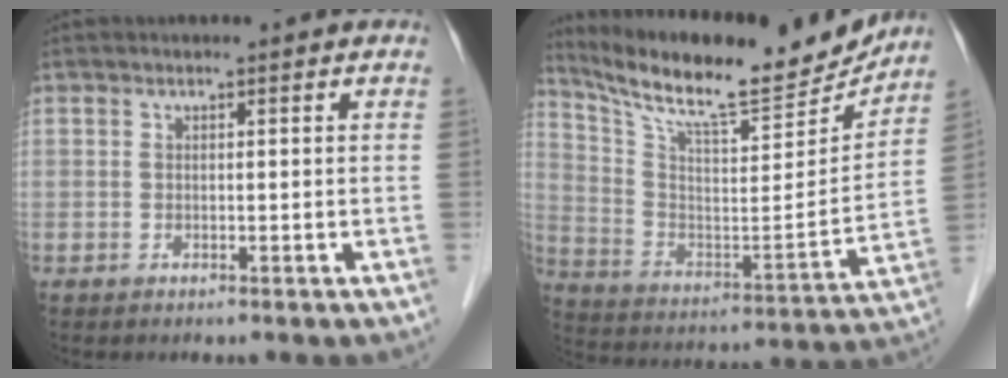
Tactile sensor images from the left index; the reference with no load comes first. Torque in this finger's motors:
{"motor_torque": [-0.61, -0.70, 0.28, 0.10]}